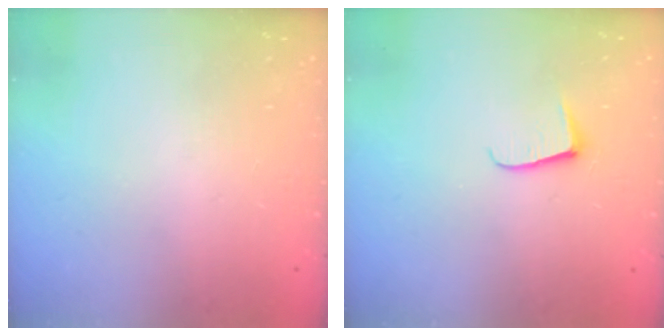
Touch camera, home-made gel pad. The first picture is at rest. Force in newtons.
{"total": 5.4, "press": 5.4, "slide": 0.5}